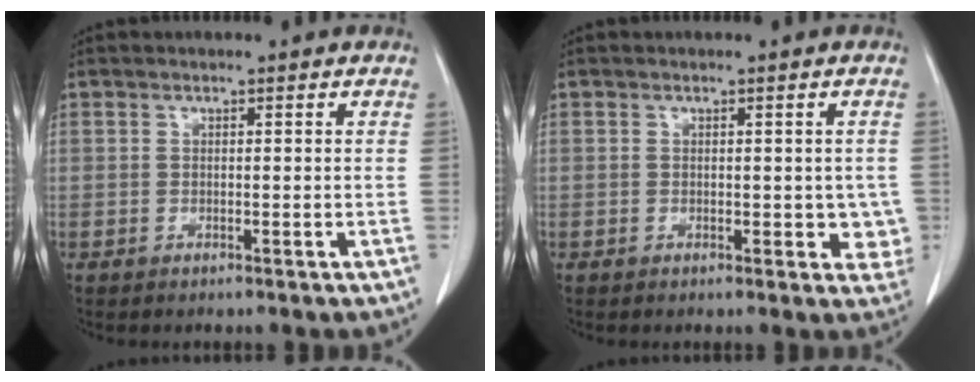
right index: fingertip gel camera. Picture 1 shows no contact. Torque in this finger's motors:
{"motor_torque": [0.01, 0.19, 0.03, 0.01]}